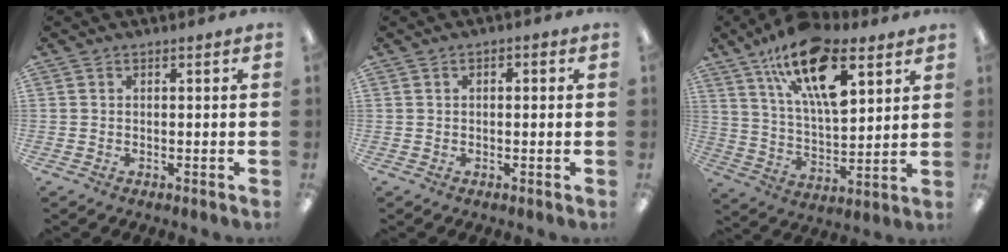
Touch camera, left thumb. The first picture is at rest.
{"total": 0.9, "force": [0.0, 0.6, 0.7], "torque": [-0.013, 0.004, -0.001]}
{"total": 20.0, "force": [11.0, 8.6, 14.3], "torque": [-0.229, -0.046, 0.184]}